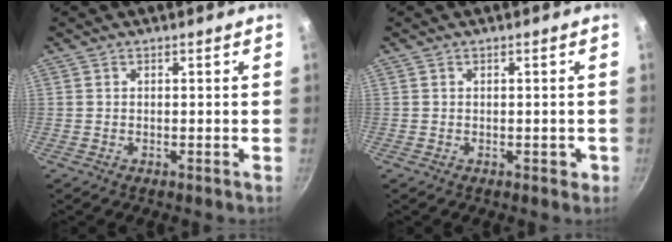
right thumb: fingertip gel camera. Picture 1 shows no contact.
{"total": 1.5, "force": [-0.3, 1.1, 0.9], "torque": [-0.001, 0.006, -0.003]}